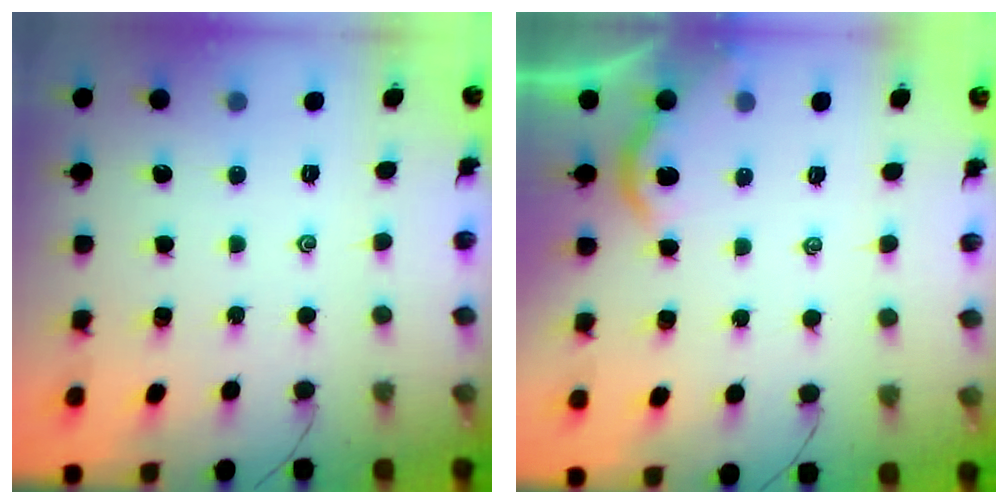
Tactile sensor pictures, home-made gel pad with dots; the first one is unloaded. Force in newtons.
{"total": 4.8, "press": 4.8, "slide": 0.3}